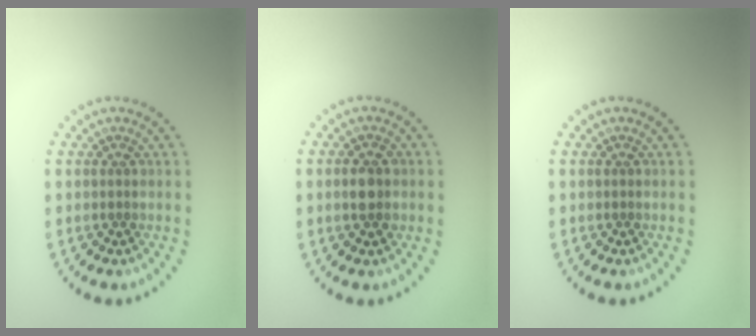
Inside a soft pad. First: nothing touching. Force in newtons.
{"total": 2.6, "press": 2.6, "slide": 0.2}
{"total": 0.0}